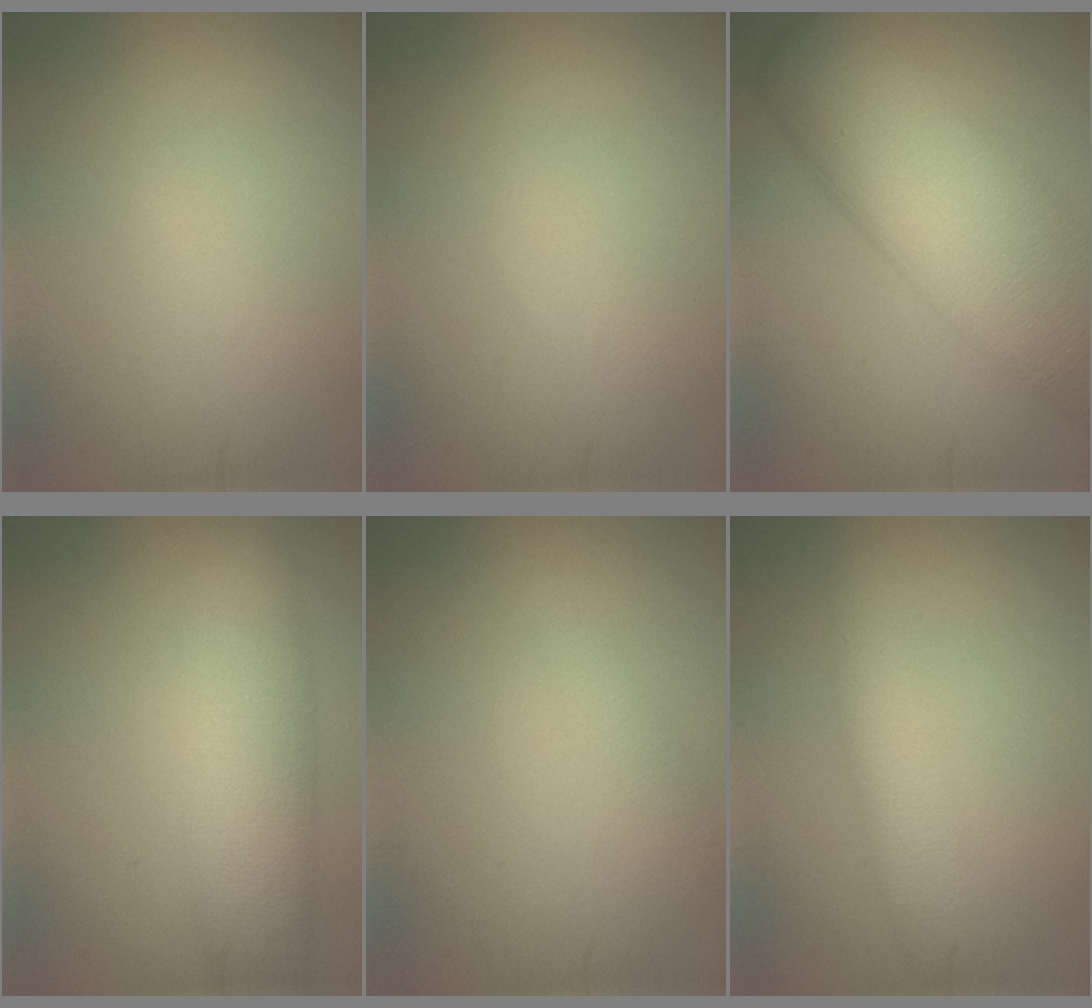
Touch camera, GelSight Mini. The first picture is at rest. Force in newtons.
{"total": 0.0}
{"total": 13.3, "press": 13.3, "slide": 0.6}
{"total": 7.1, "press": 7.1, "slide": 0.5}
{"total": 1.2, "press": 1.2, "slide": 0.0}
{"total": 3.0, "press": 3.0, "slide": 0.1}